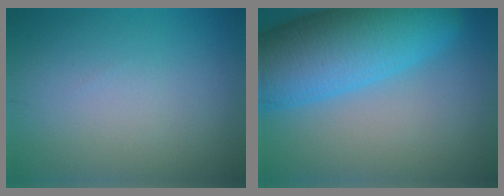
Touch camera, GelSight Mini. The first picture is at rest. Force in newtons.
{"total": 11.9, "press": 11.9, "slide": 0.6}